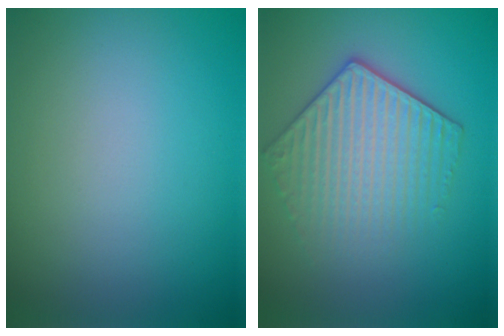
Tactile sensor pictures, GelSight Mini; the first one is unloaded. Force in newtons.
{"total": 4.5, "press": 3.9, "slide": 2.4}